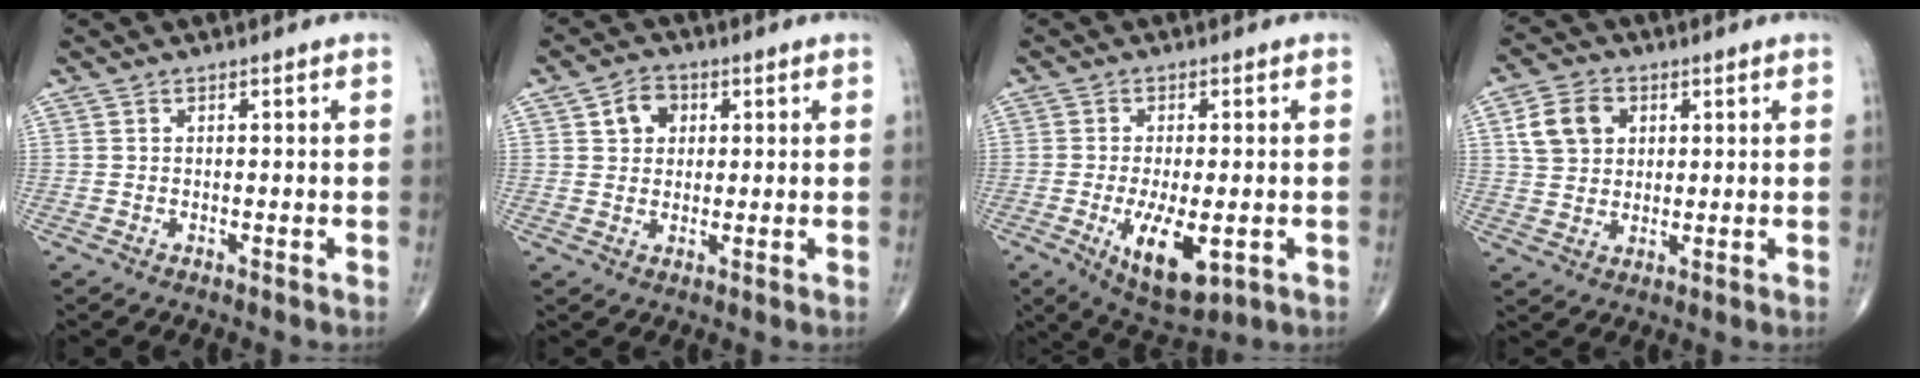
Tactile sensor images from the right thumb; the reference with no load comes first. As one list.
[{"total": 5.0, "force": [1.5, 4.0, 2.5], "torque": [-0.019, 0.001, 0.021]}, {"total": 10.5, "force": [-2.9, 4.4, 9.1], "torque": [-0.146, -0.016, -0.037]}, {"total": 8.2, "force": [2.6, 6.4, 4.4], "torque": [-0.061, 0.000, 0.046]}]